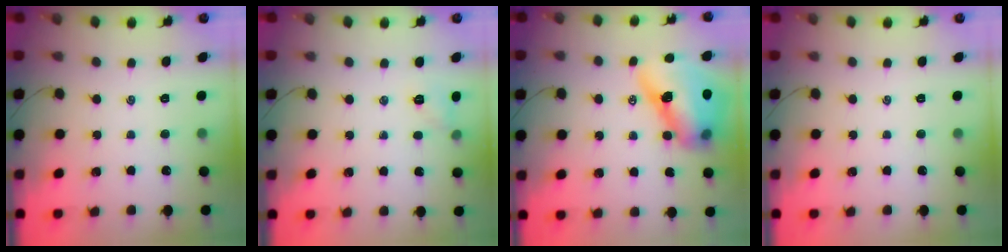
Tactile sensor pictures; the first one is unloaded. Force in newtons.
{"total": 5.5, "press": 5.3, "slide": 1.7}
{"total": 15.5, "press": 14.9, "slide": 4.3}
{"total": 0.0}